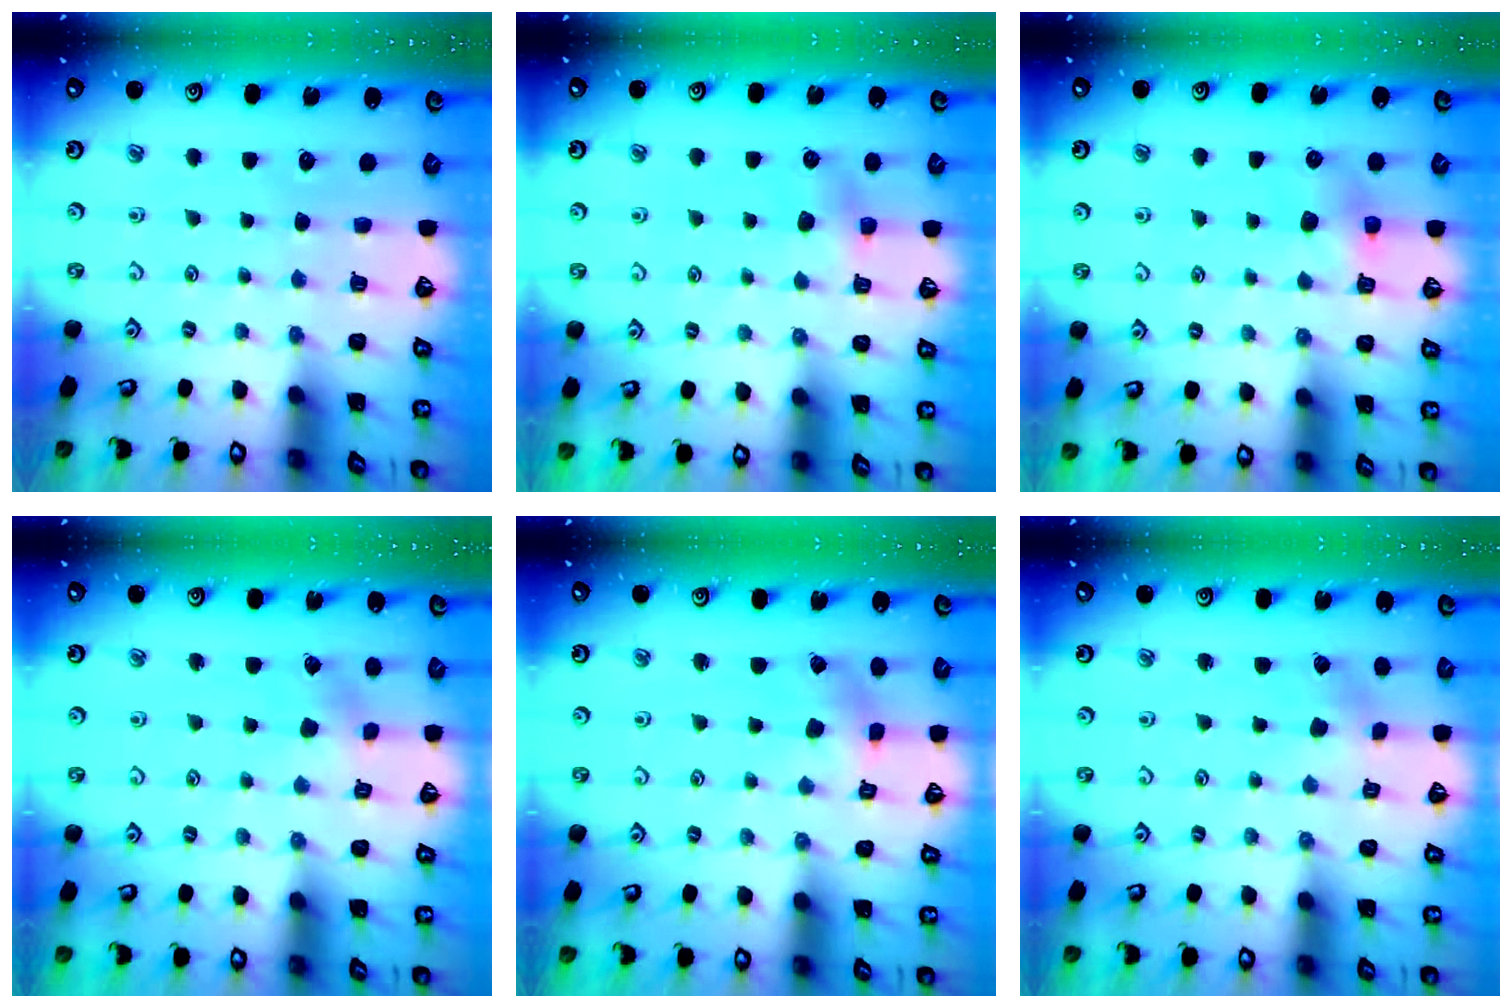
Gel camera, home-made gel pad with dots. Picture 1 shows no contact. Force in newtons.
{"total": 4.4, "press": 4.3, "slide": 0.3}
{"total": 5.6, "press": 5.5, "slide": 0.4}
{"total": 2.5, "press": 2.3, "slide": 0.8}
{"total": 1.6, "press": 1.5, "slide": 0.4}
{"total": 1.1, "press": 1.1, "slide": 0.1}